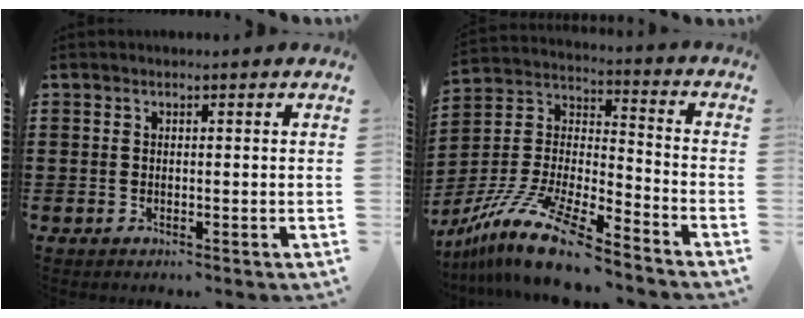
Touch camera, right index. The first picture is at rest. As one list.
[{"total": 13.4, "force": [-10.9, 2.2, 7.5], "torque": [-0.170, 0.020, -0.216]}]